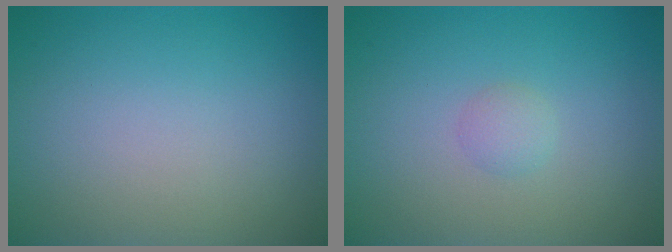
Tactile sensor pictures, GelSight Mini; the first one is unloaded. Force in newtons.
{"total": 1.0, "press": 1.0, "slide": 0.1}